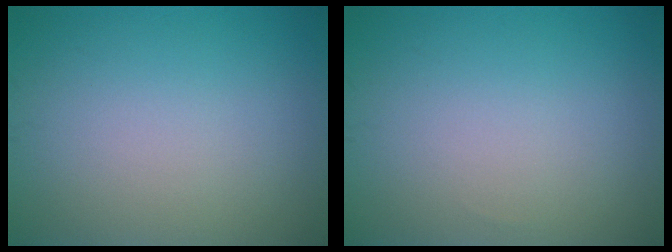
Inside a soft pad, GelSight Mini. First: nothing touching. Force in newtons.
{"total": 0.0}